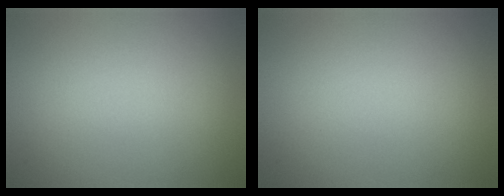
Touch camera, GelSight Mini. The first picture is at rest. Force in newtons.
{"total": 0.0}